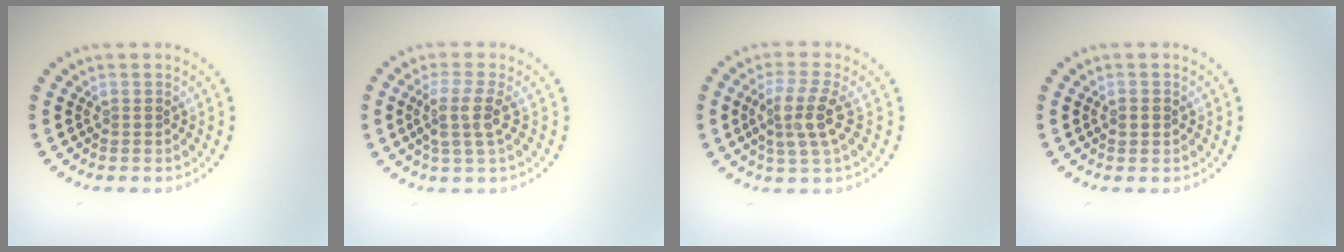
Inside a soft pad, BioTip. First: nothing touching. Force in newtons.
{"total": 3.1, "press": 2.4, "slide": 1.9}
{"total": 3.4, "press": 2.9, "slide": 1.9}
{"total": 1.3, "press": 1.3, "slide": 0.2}